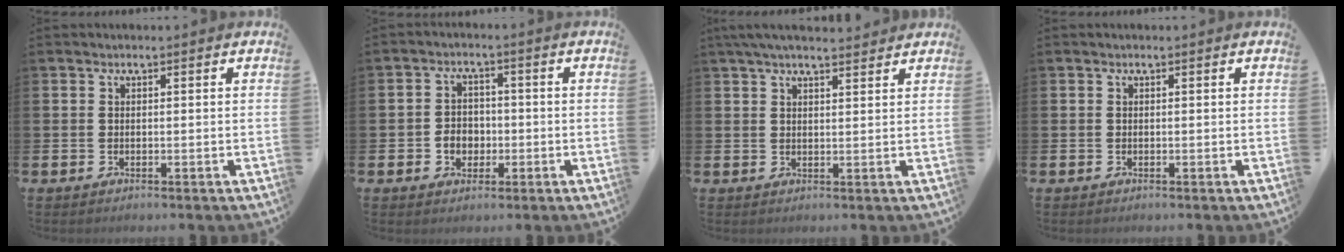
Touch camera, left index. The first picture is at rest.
{"total": 3.3, "force": [-0.8, 2.9, 1.5], "torque": [-0.018, -0.001, -0.024]}
{"total": 3.9, "force": [3.5, 0.6, 1.5], "torque": [-0.035, -0.006, 0.065]}
{"total": 0.0}